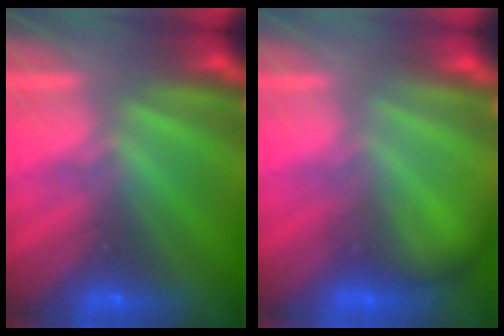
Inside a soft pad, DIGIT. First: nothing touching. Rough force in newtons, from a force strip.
{"total": 2.2}